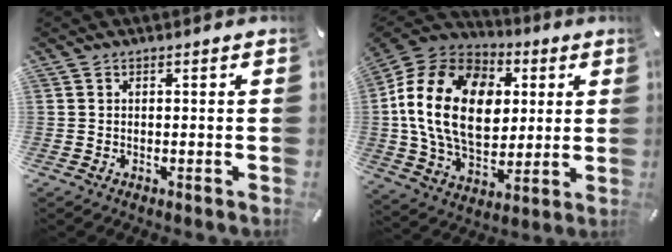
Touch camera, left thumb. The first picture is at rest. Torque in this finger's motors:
{"motor_torque": [1.34, 2.24, 1.67, -1.10, 0.91]}